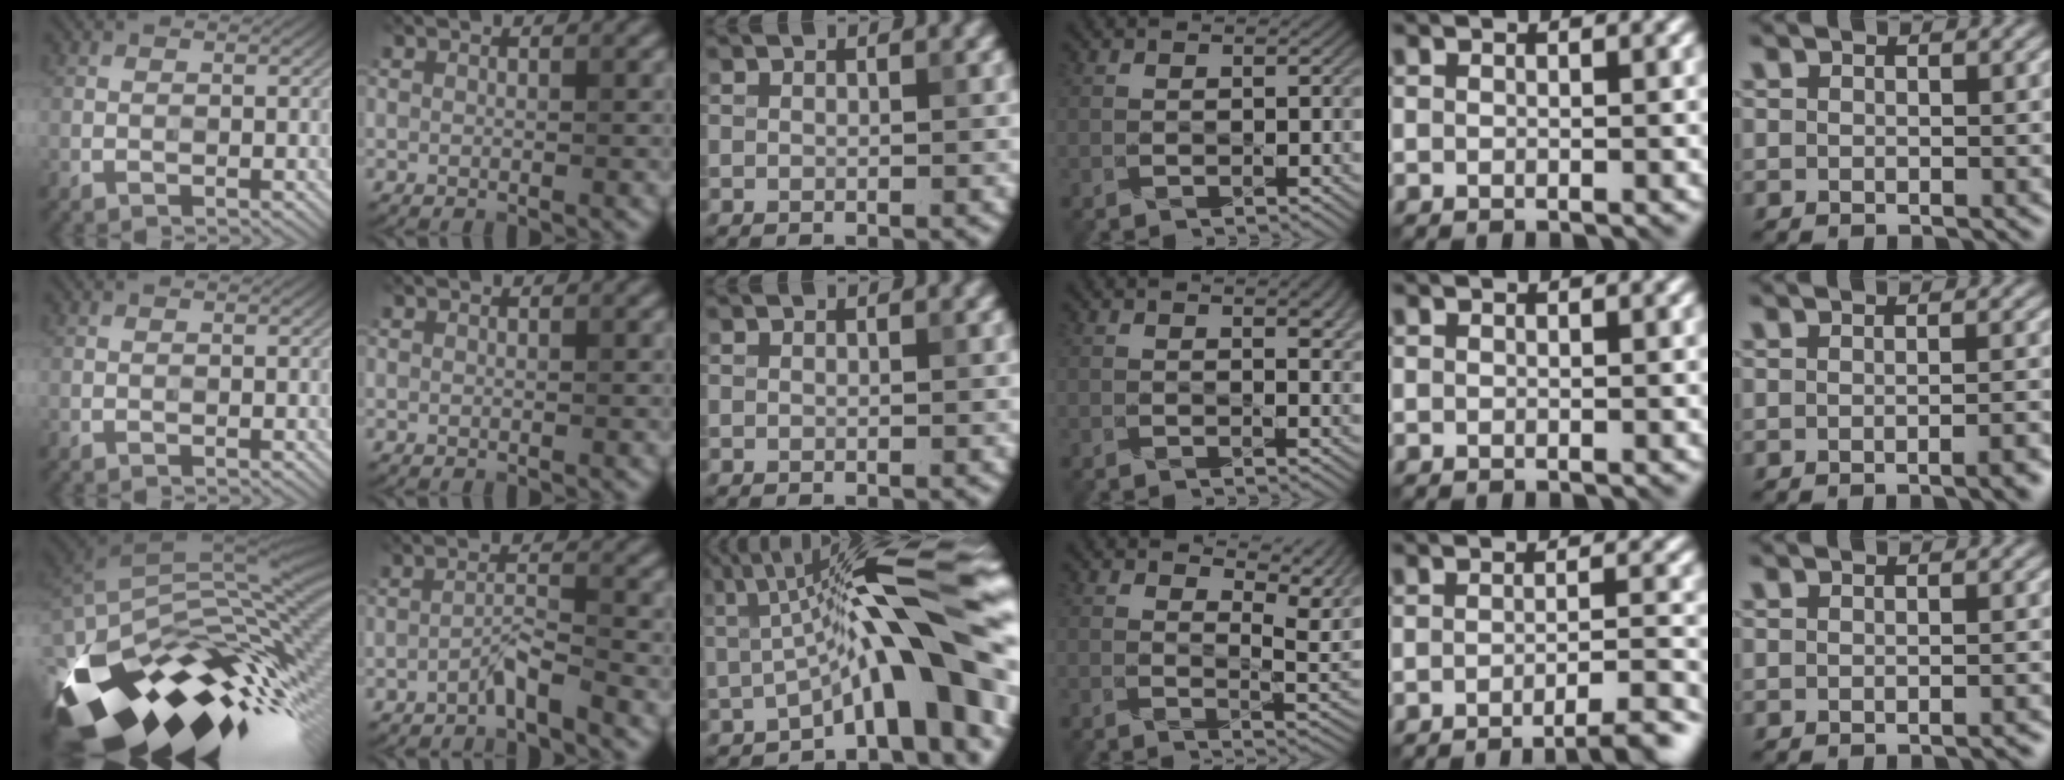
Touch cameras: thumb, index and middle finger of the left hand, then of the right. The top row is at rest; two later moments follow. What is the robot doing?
{"motion": "twist", "object": "bottle cap"}